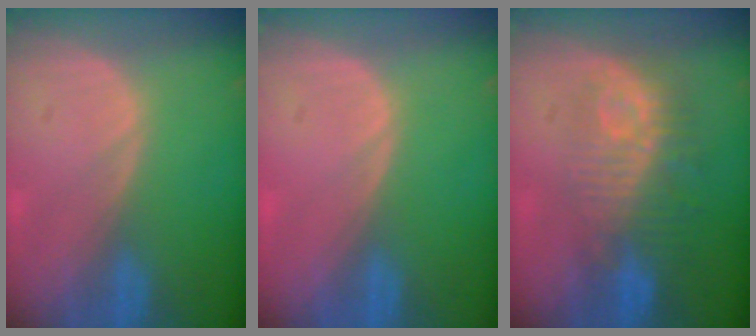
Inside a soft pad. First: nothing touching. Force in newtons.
{"total": 0.0}
{"total": 9.7, "press": 8.7, "slide": 4.2}